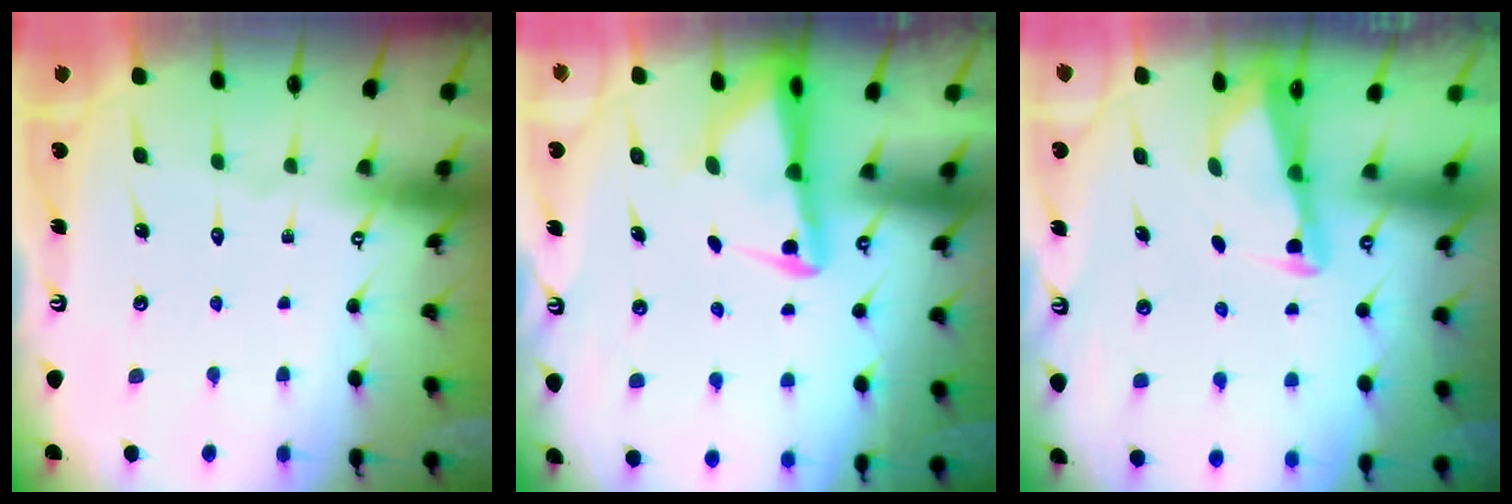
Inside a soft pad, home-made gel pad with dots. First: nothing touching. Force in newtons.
{"total": 3.6, "press": 3.4, "slide": 1.1}
{"total": 2.5, "press": 2.5, "slide": 0.2}